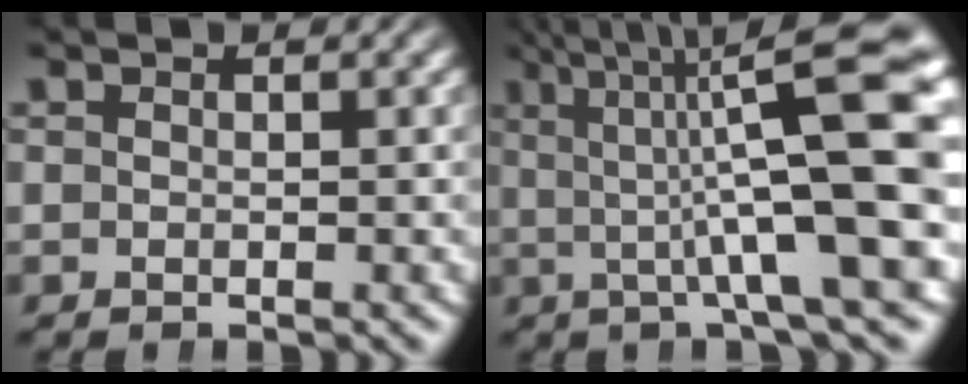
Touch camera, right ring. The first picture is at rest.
{"total": 11.1, "force": [2.2, 2.3, 10.6], "torque": [-0.118, 0.017, 0.030]}